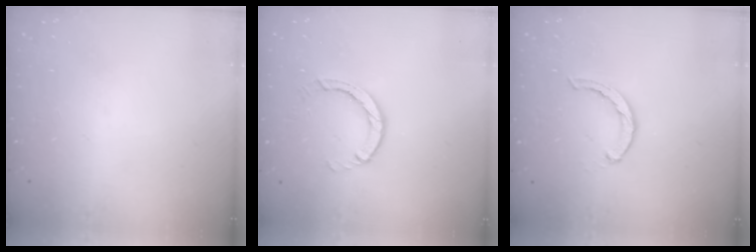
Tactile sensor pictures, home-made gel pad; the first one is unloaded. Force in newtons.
{"total": 2.9, "press": 2.9, "slide": 0.5}
{"total": 3.1, "press": 3.0, "slide": 0.5}